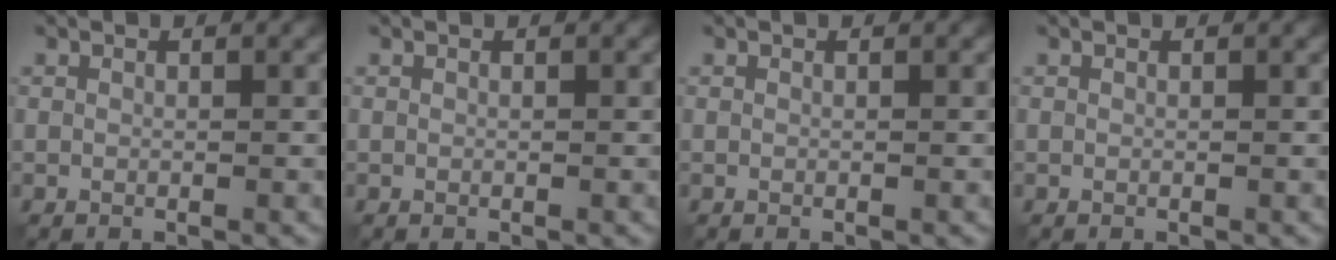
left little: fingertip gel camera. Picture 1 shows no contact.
{"total": 0.0}
{"total": 0.0}
{"total": 0.0}